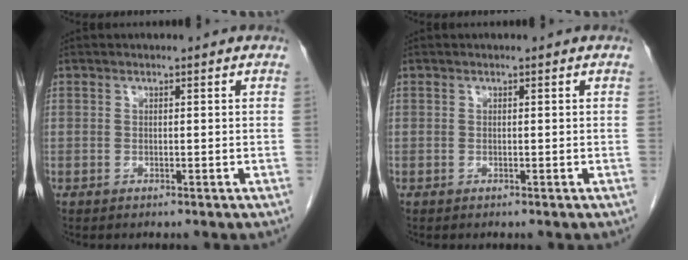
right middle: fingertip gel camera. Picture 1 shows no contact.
{"total": 0.0}